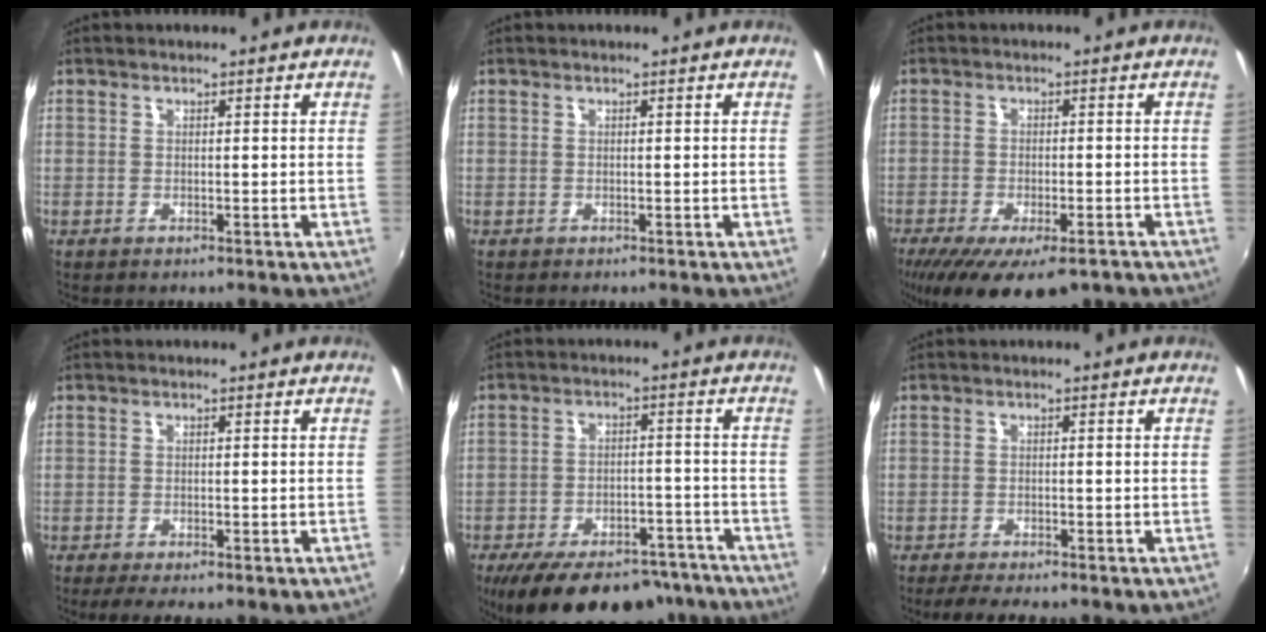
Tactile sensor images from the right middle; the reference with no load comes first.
{"total": 0.0}
{"total": 14.2, "force": [-9.6, 4.9, 9.1], "torque": [-0.183, -0.048, -0.144]}
{"total": 5.9, "force": [-4.4, 0.8, 3.9], "torque": [-0.077, -0.019, -0.060]}
{"total": 21.4, "force": [-17.1, 8.5, 9.8], "torque": [-0.181, 0.003, -0.222]}
{"total": 7.0, "force": [-5.7, 1.2, 3.9], "torque": [-0.085, -0.016, -0.081]}